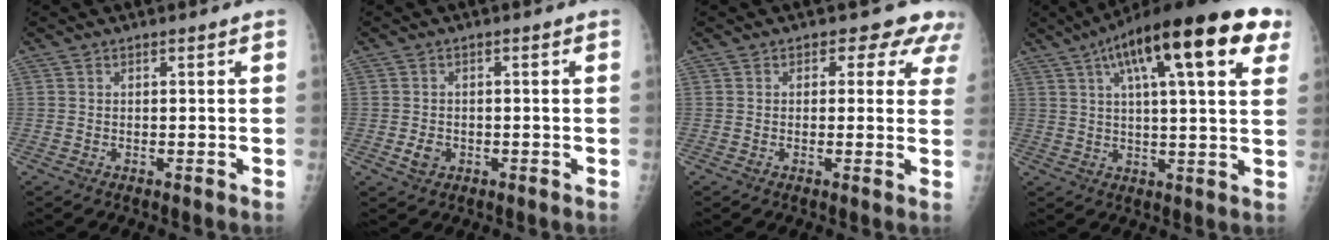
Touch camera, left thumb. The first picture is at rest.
{"total": 2.5, "force": [-0.9, 2.0, 1.3], "torque": [-0.016, 0.002, -0.011]}
{"total": 5.7, "force": [3.9, 3.7, 1.8], "torque": [0.022, -0.012, 0.025]}
{"total": 23.0, "force": [10.6, 5.9, 19.5], "torque": [-0.288, 0.013, 0.154]}